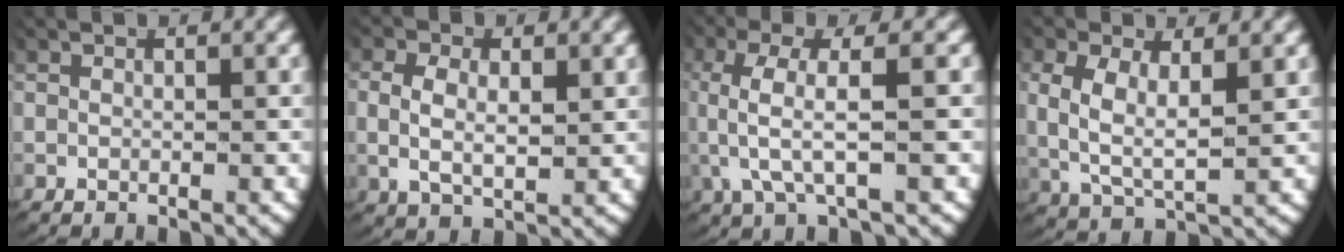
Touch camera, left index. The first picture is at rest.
{"total": 4.1, "force": [0.5, 2.7, 3.1], "torque": [-0.073, -0.013, 0.018]}
{"total": 5.5, "force": [0.8, 2.1, 5.0], "torque": [-0.120, -0.002, 0.019]}
{"total": 5.0, "force": [0.9, 3.1, 3.8], "torque": [-0.098, -0.019, 0.026]}